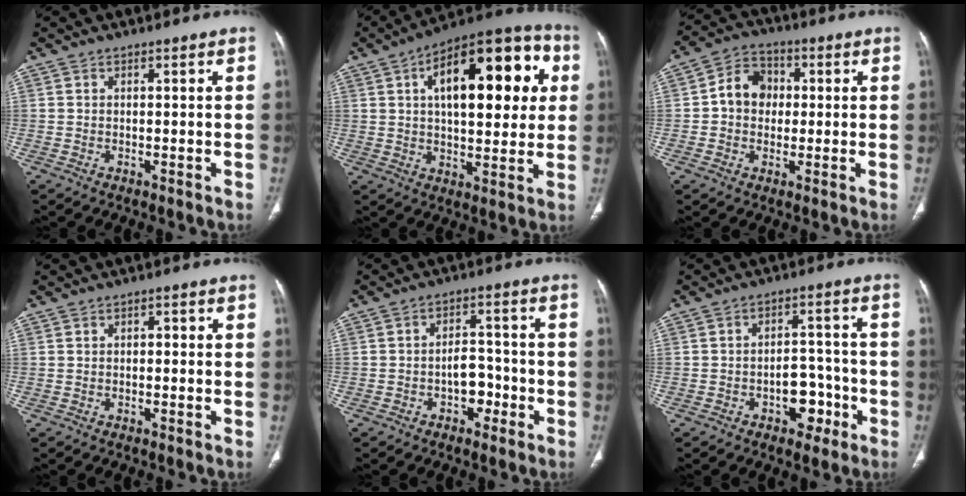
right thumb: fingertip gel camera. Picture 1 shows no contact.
{"total": 23.9, "force": [6.1, 11.3, 20.2], "torque": [-0.250, 0.020, 0.081]}
{"total": 8.1, "force": [0.4, 6.8, 4.4], "torque": [-0.049, 0.019, -0.002]}
{"total": 1.1, "force": [0.0, 0.7, 0.8], "torque": [-0.001, 0.003, -0.006]}
{"total": 5.6, "force": [-2.2, 3.9, 3.4], "torque": [-0.026, 0.030, -0.038]}
{"total": 7.3, "force": [-3.2, 4.8, 4.5], "torque": [-0.032, 0.038, -0.043]}